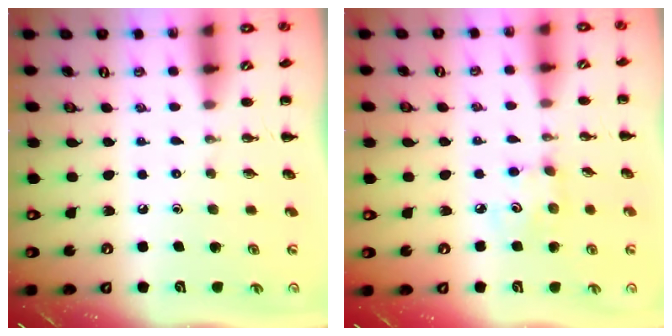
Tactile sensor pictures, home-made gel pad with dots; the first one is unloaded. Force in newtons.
{"total": 4.2, "press": 4.1, "slide": 0.9}